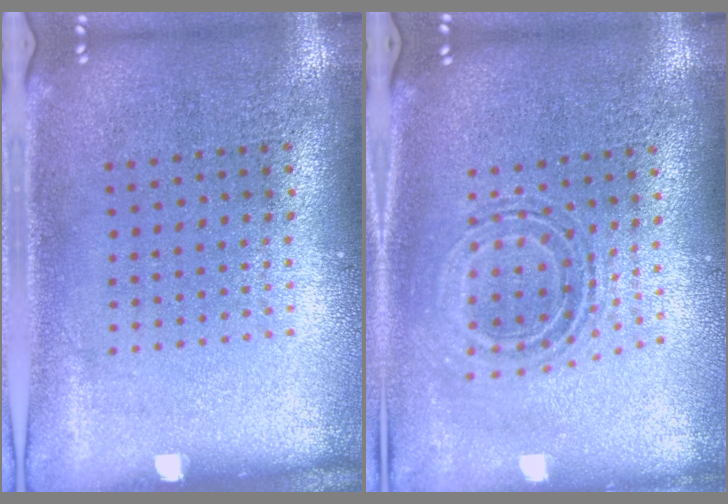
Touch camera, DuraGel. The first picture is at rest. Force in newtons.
{"total": 0.8, "press": 0.8, "slide": 0.1}